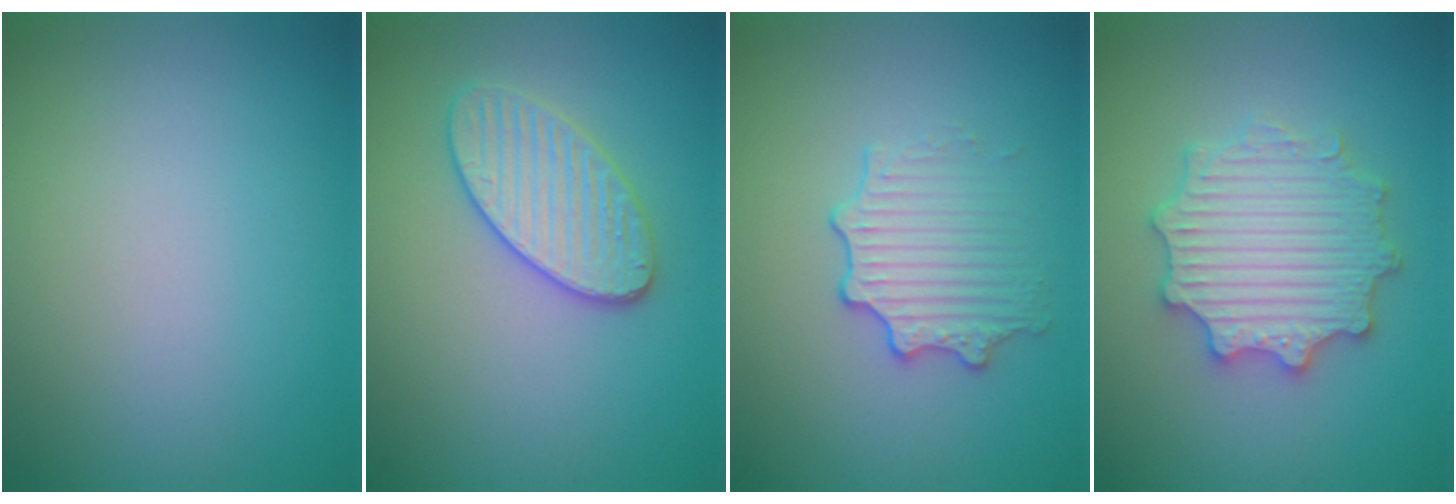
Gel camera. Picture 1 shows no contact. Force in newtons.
{"total": 3.5, "press": 3.4, "slide": 0.8}
{"total": 3.0, "press": 2.7, "slide": 1.1}
{"total": 5.6, "press": 5.5, "slide": 1.0}